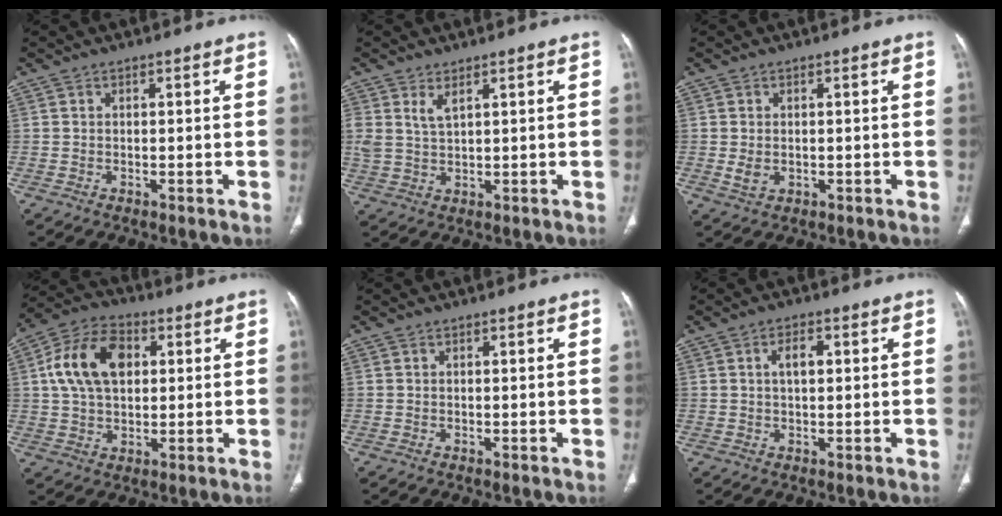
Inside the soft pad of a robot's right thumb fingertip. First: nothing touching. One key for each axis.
{"total": 3.6, "fx": 2.1, "fy": 1.4, "fz": 2.5, "tx": -0.054, "ty": -0.011, "tz": 0.049}
{"total": 2.6, "fx": -0.1, "fy": 1.8, "fz": 1.8, "tx": -0.036, "ty": -0.002, "tz": 0.003}
{"total": 13.5, "fx": 2.8, "fy": 8.8, "fz": 9.9, "tx": -0.172, "ty": 0.015, "tz": 0.045}
{"total": 0.0}
{"total": 3.6, "fx": 0.8, "fy": 1.8, "fz": 3.0, "tx": -0.051, "ty": 0.004, "tz": 0.013}